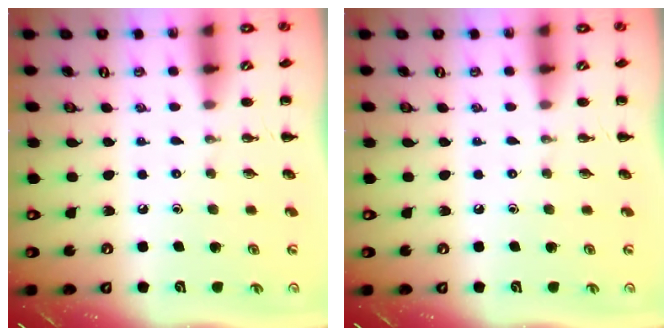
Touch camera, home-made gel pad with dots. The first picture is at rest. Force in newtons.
{"total": 0.0}